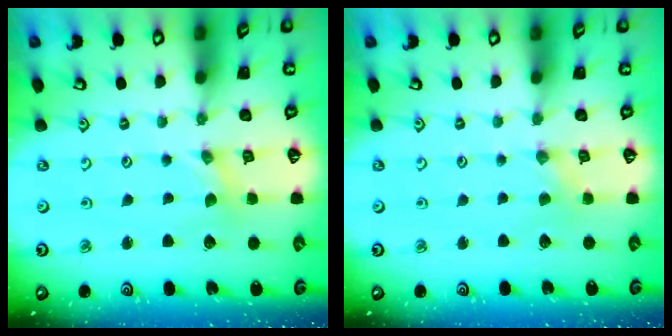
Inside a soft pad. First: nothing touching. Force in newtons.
{"total": 0.0}